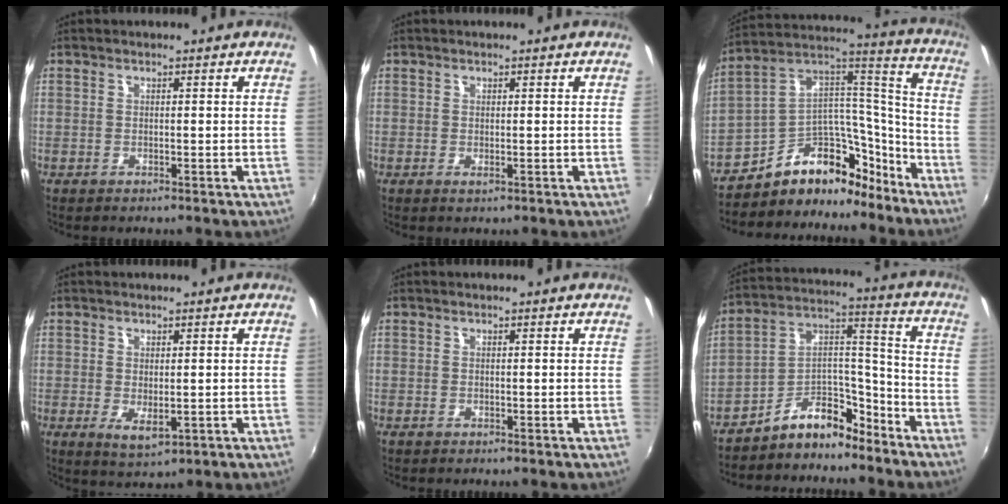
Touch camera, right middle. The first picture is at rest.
{"total": 0.6, "force": [-0.1, 0.3, 0.6], "torque": [-0.010, -0.001, -0.001]}
{"total": 18.8, "force": [-12.9, 11.4, 7.6], "torque": [-0.142, 0.087, -0.197]}
{"total": 3.9, "force": [-0.6, 1.9, 3.4], "torque": [-0.058, -0.013, -0.002]}
{"total": 0.0}
{"total": 10.6, "force": [-8.6, 4.7, 4.0], "torque": [-0.061, 0.066, -0.146]}